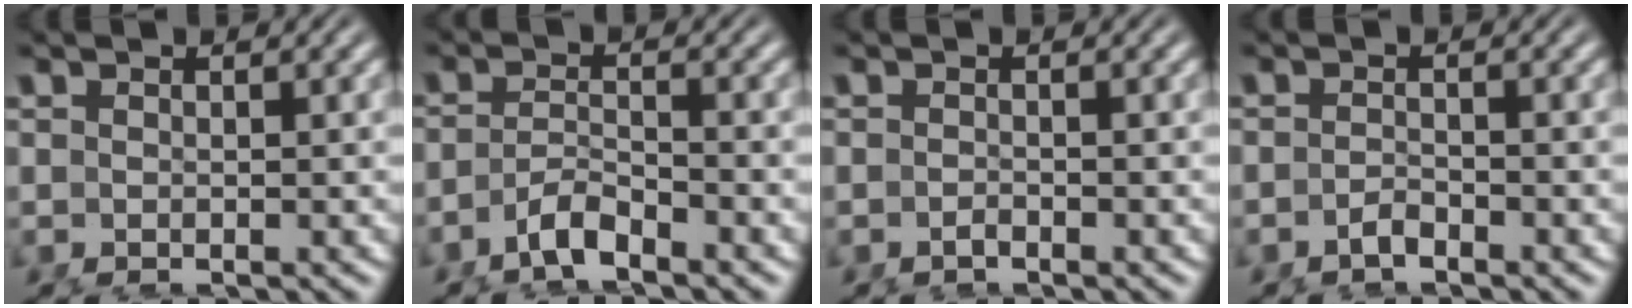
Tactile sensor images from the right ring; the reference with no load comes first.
{"total": 2.3, "force": [-1.8, 0.5, 1.3], "torque": [-0.019, -0.006, -0.029]}
{"total": 0.7, "force": [-0.6, -0.3, -0.1], "torque": [0.001, 0.000, -0.012]}
{"total": 1.1, "force": [-1.1, -0.2, 0.2], "torque": [0.001, 0.000, -0.020]}